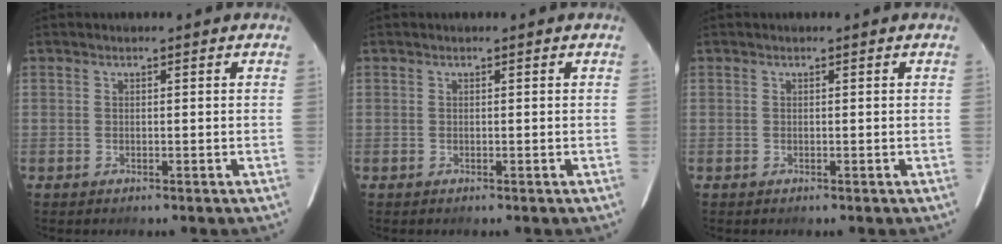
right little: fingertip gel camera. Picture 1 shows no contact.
{"total": 0.0}
{"total": 0.0}